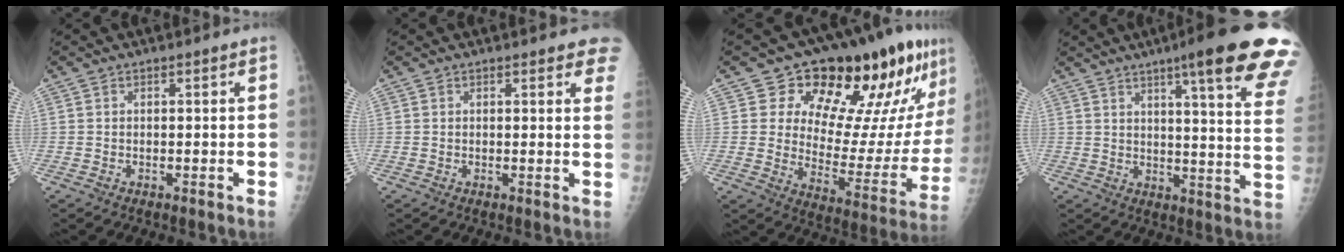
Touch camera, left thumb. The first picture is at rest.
{"total": 4.7, "force": [3.8, 1.5, 2.3], "torque": [0.005, -0.011, 0.029]}
{"total": 23.0, "force": [15.2, 9.6, 14.3], "torque": [-0.152, -0.074, 0.213]}
{"total": 22.7, "force": [14.6, 2.4, 17.3], "torque": [-0.202, -0.063, 0.176]}